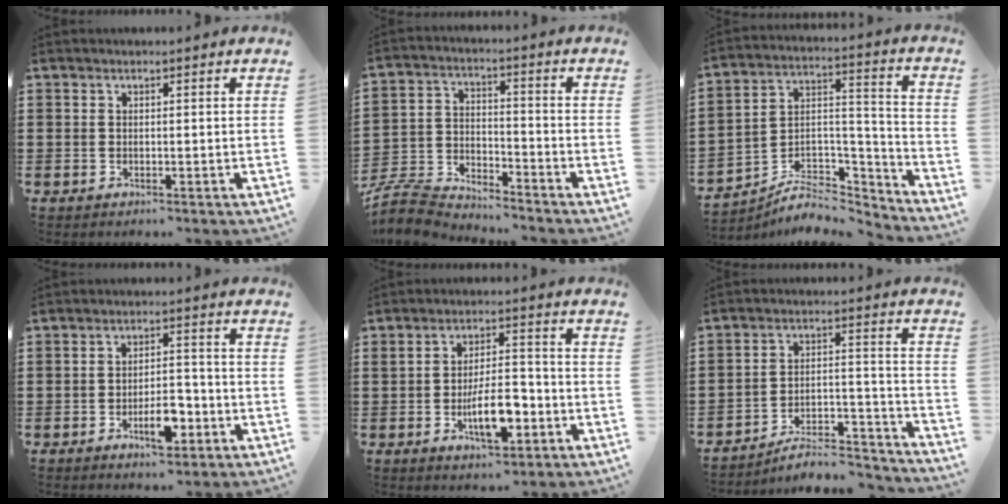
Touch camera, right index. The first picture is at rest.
{"total": 6.9, "force": [-6.7, 1.3, 1.0], "torque": [-0.045, 0.003, -0.141]}
{"total": 7.3, "force": [-6.1, 3.2, 2.3], "torque": [-0.040, 0.015, -0.117]}
{"total": 6.3, "force": [-2.8, 2.5, 5.0], "torque": [-0.092, 0.005, -0.050]}
{"total": 7.9, "force": [-2.7, 3.1, 6.7], "torque": [-0.122, -0.001, -0.052]}
{"total": 6.6, "force": [-5.9, 1.6, 2.3], "torque": [-0.033, 0.008, -0.115]}